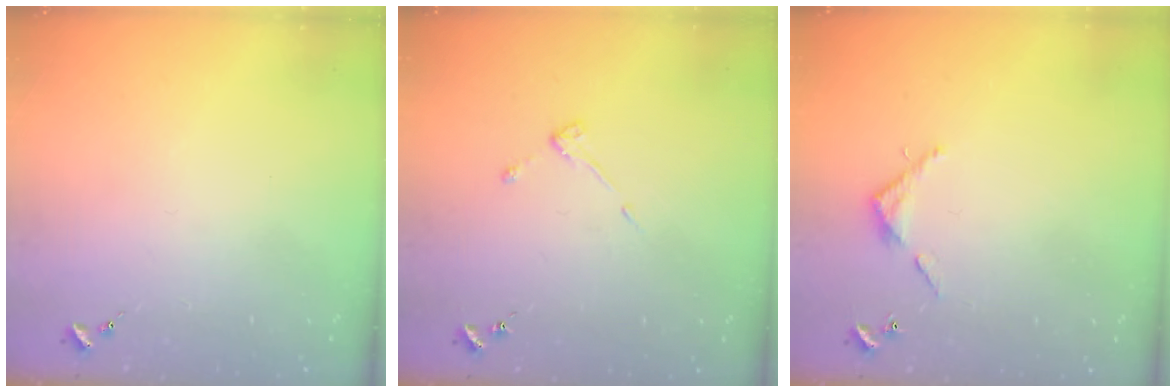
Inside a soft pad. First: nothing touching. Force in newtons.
{"total": 3.0, "press": 3.0, "slide": 0.6}
{"total": 3.5, "press": 3.5, "slide": 0.2}